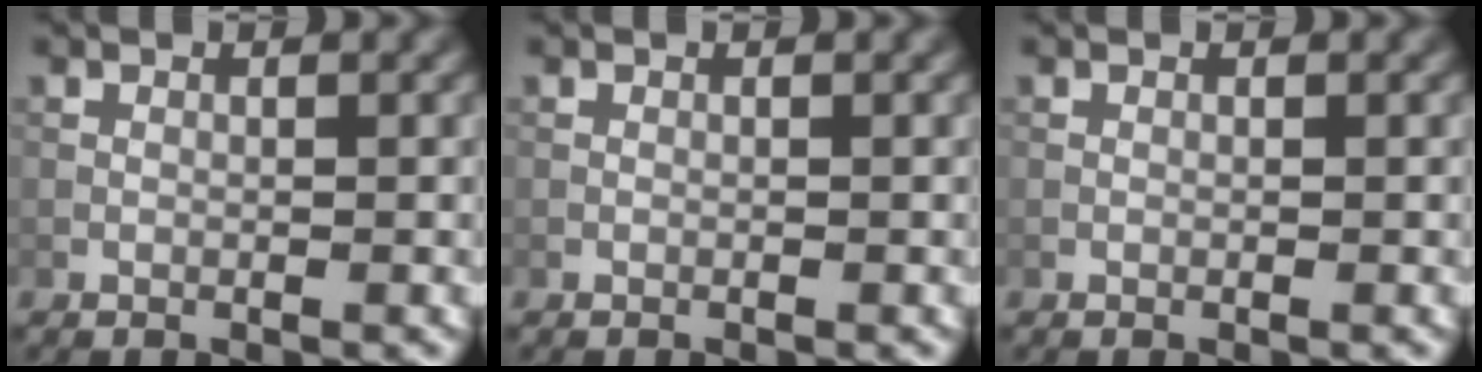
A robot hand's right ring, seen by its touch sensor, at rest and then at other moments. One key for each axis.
{"total": 0.0}
{"total": 0.0}